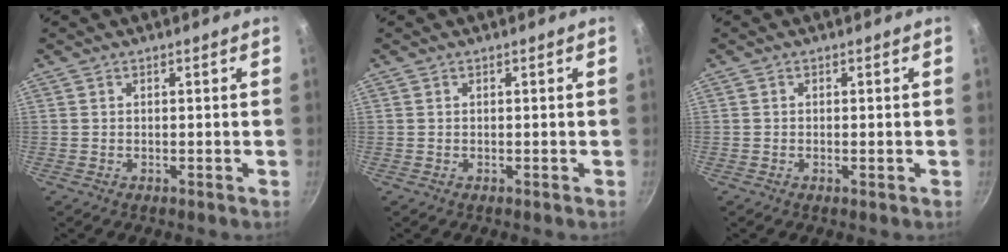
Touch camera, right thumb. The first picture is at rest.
{"total": 0.0}
{"total": 0.7, "force": [-0.2, 0.2, 0.7], "torque": [-0.012, 0.001, -0.004]}